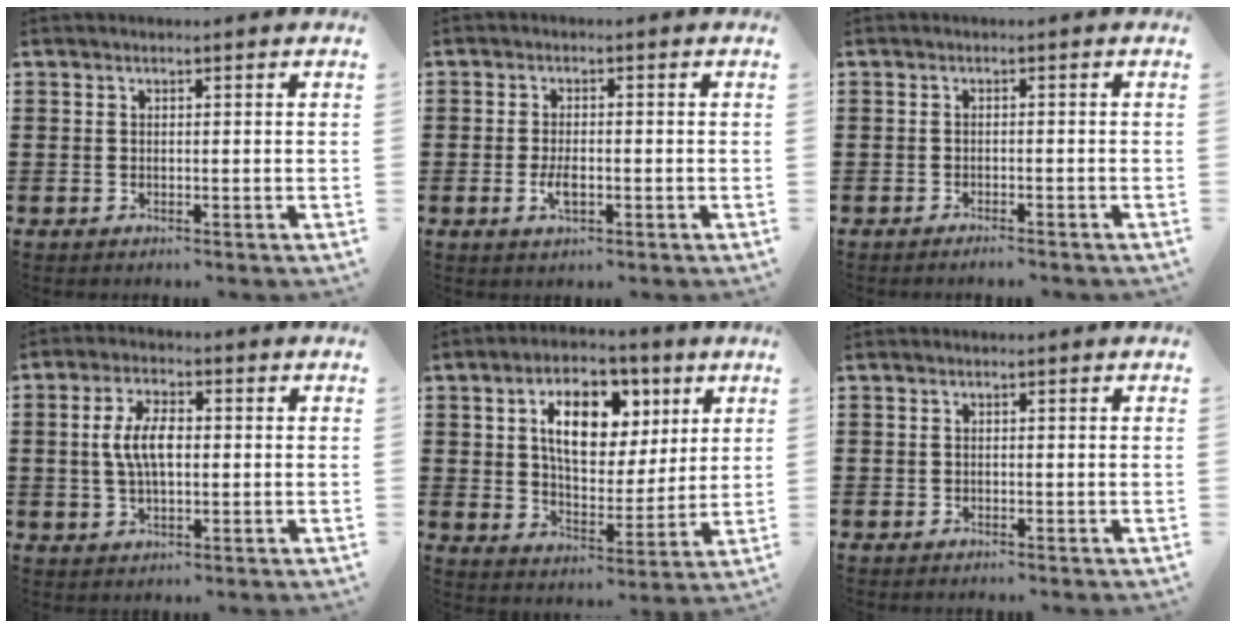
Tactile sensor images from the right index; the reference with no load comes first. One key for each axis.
{"total": 3.0, "fx": -0.9, "fy": 1.2, "fz": 2.6, "tx": -0.063, "ty": -0.008, "tz": -0.017}
{"total": 1.2, "fx": -1.1, "fy": -0.1, "fz": 0.3, "tx": -0.007, "ty": 0.001, "tz": -0.022}
{"total": 6.5, "fx": 0.3, "fy": 2.9, "fz": 5.8, "tx": -0.125, "ty": 0.006, "tz": -0.001}
{"total": 10.7, "fx": 4.4, "fy": 6.3, "fz": 7.5, "tx": -0.131, "ty": 0.008, "tz": 0.071}
{"total": 0.0}